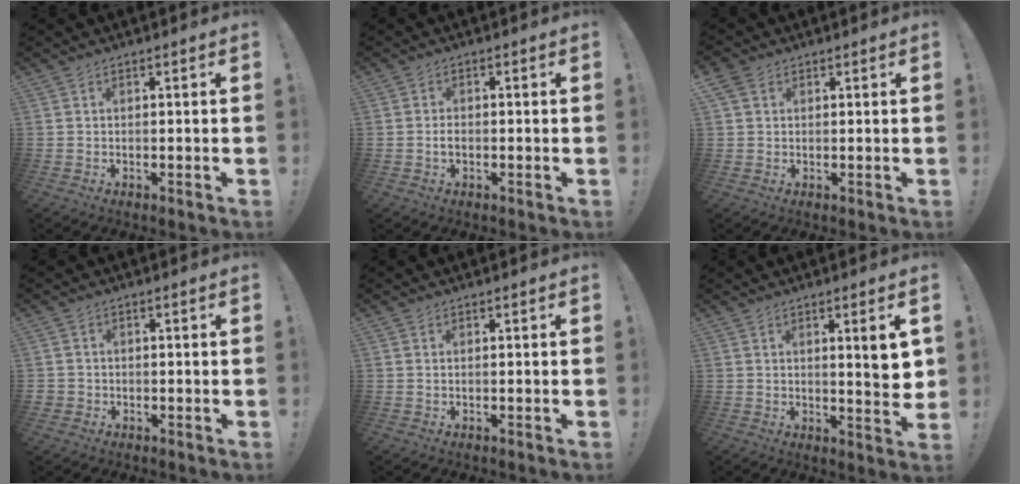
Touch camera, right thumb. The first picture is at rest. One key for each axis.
{"total": 1.6, "fx": -0.8, "fy": 1.0, "fz": 0.9, "tx": -0.015, "ty": 0.004, "tz": -0.014}
{"total": 3.7, "fx": 2.0, "fy": 2.6, "fz": 1.9, "tx": -0.033, "ty": 0.000, "tz": 0.041}
{"total": 1.7, "fx": -0.6, "fy": 1.4, "fz": 0.7, "tx": -0.012, "ty": 0.004, "tz": -0.011}
{"total": 0.0}
{"total": 6.6, "fx": 1.9, "fy": 0.7, "fz": 6.3, "tx": -0.073, "ty": -0.017, "tz": 0.025}